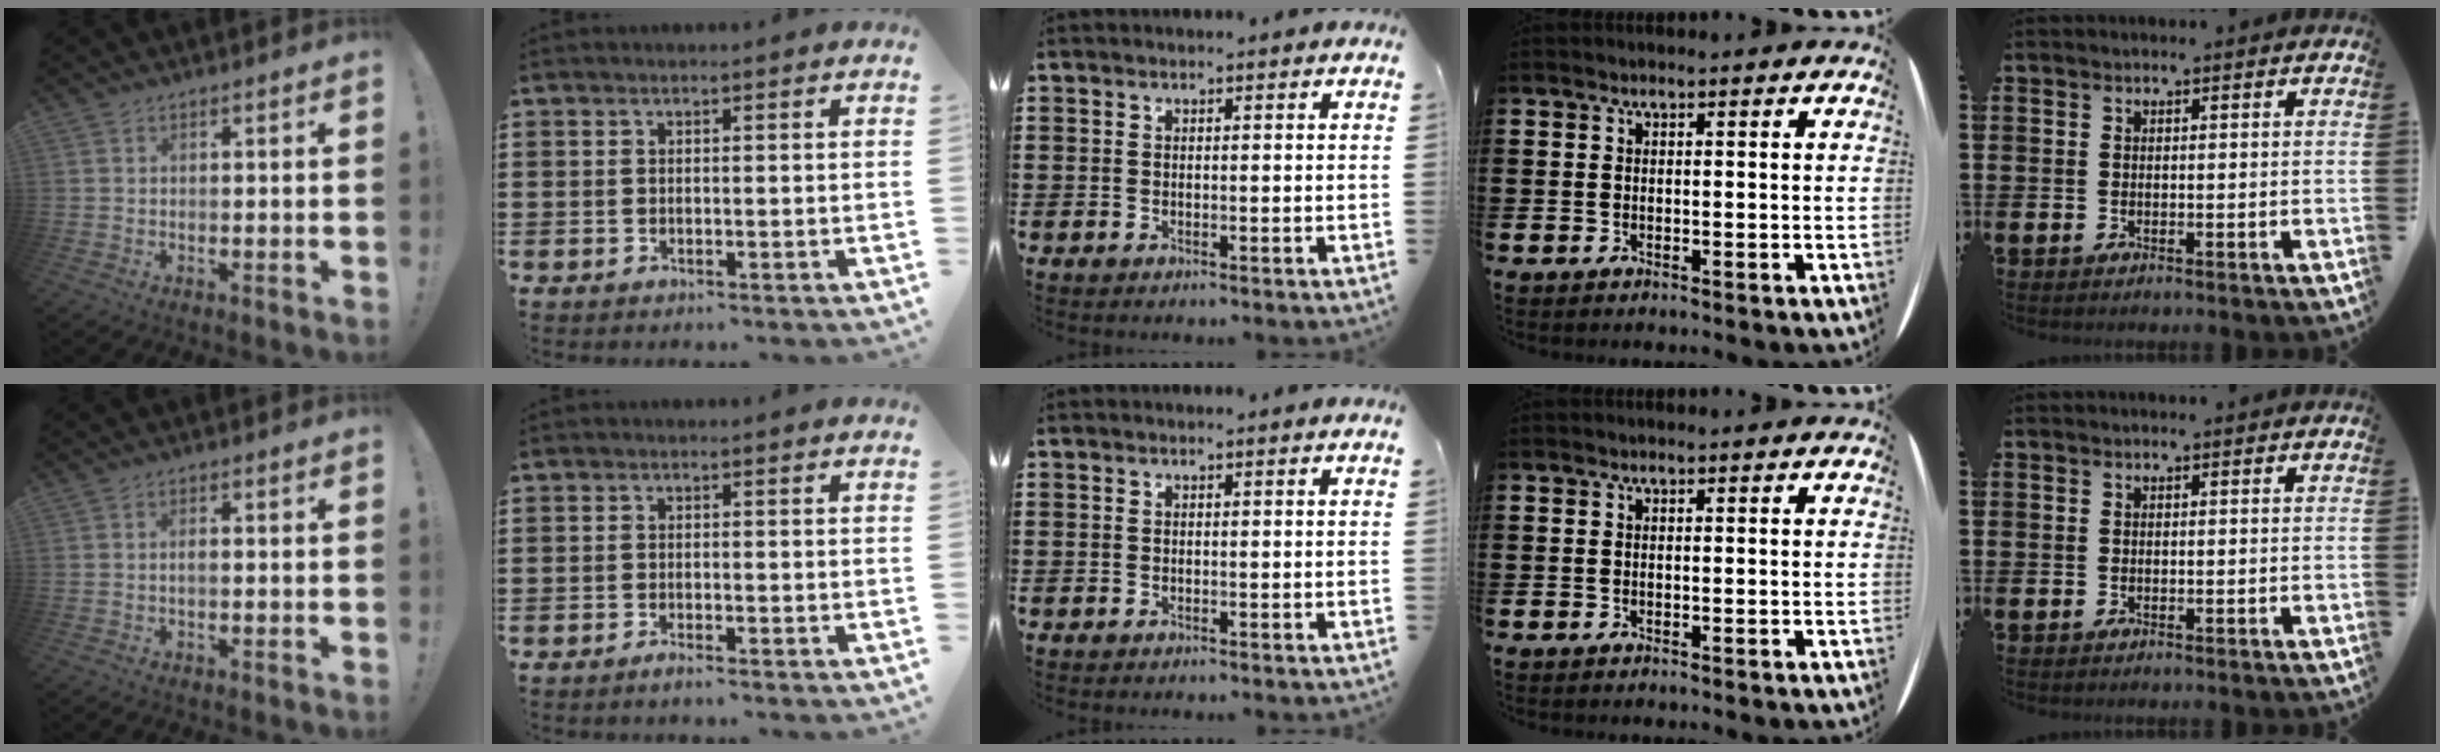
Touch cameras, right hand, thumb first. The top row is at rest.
{"thumb": {"total": 1.2, "force": [-0.4, 0.3, 1.0], "torque": [-0.025, 0.004, -0.007]}, "index": {"total": 1.0, "force": [-1.0, 0.0, 0.4], "torque": [-0.010, -0.005, -0.017]}}